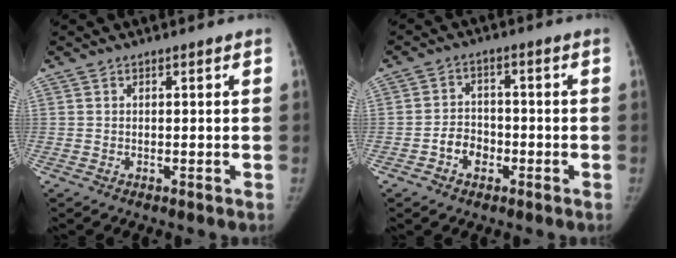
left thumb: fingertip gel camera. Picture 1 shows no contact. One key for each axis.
{"total": 4.9, "fx": -2.1, "fy": 3.8, "fz": 2.3, "tx": -0.019, "ty": 0.021, "tz": -0.041}